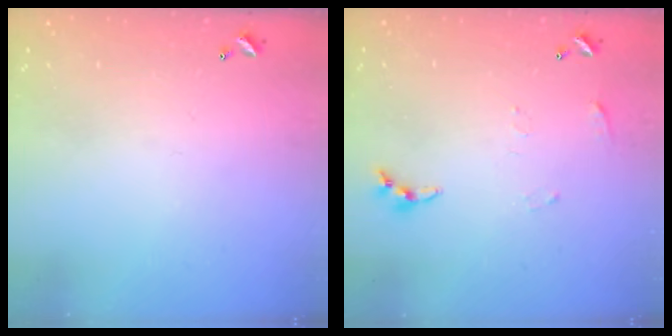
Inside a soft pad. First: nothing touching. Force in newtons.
{"total": 4.9, "press": 4.8, "slide": 0.5}